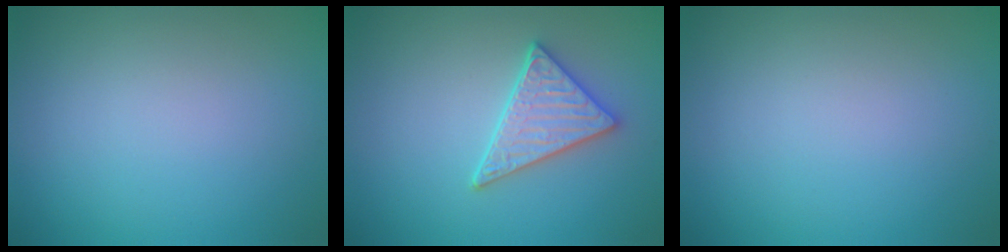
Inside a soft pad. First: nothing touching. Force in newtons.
{"total": 3.3, "press": 3.1, "slide": 1.2}
{"total": 0.0}